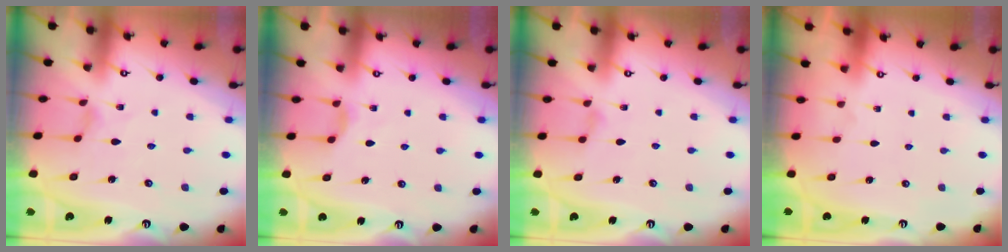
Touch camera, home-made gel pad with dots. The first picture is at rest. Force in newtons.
{"total": 3.6, "press": 3.5, "slide": 0.7}
{"total": 1.3, "press": 1.3, "slide": 0.3}
{"total": 0.0}